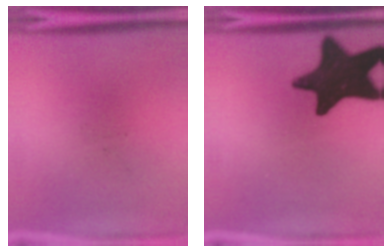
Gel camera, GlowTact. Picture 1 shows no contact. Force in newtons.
{"total": 18.1}